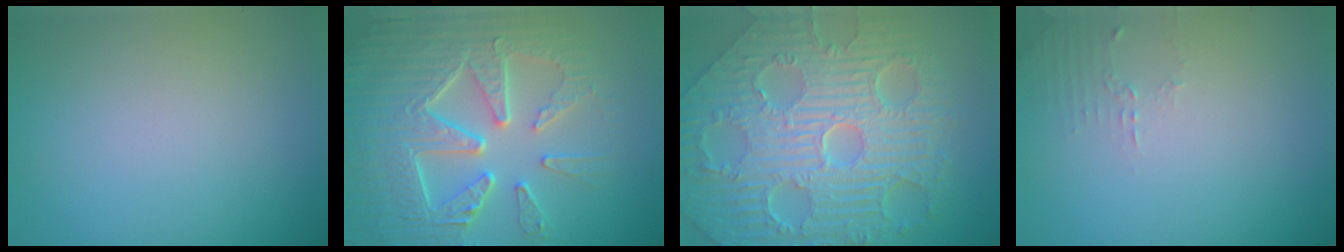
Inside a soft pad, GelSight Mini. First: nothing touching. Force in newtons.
{"total": 9.3, "press": 6.4, "slide": 6.7}
{"total": 12.3, "press": 8.2, "slide": 9.2}
{"total": 1.2, "press": 1.2, "slide": 0.4}